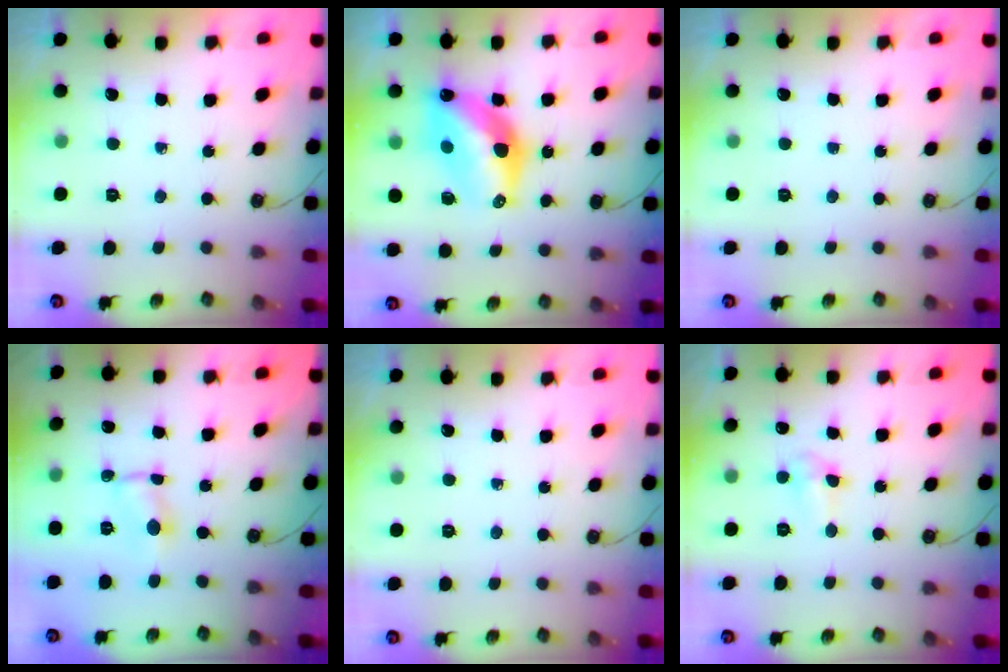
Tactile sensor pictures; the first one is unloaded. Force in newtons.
{"total": 13.3, "press": 13.3, "slide": 0.9}
{"total": 0.0}
{"total": 0.7, "press": 0.6, "slide": 0.1}
{"total": 0.0}
{"total": 3.5, "press": 3.4, "slide": 0.8}